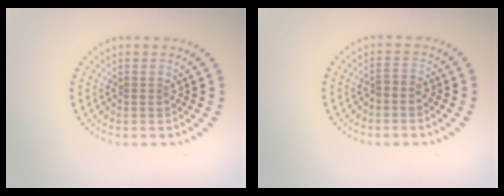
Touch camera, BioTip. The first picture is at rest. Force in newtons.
{"total": 0.9, "press": 0.6, "slide": 0.6}